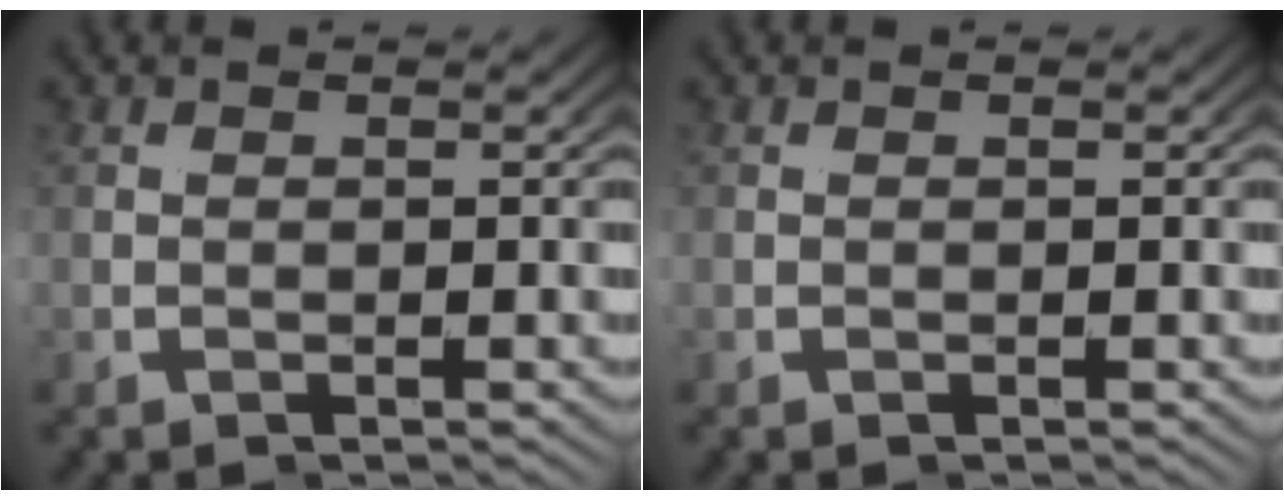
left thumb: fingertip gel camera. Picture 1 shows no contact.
{"total": 0.0}